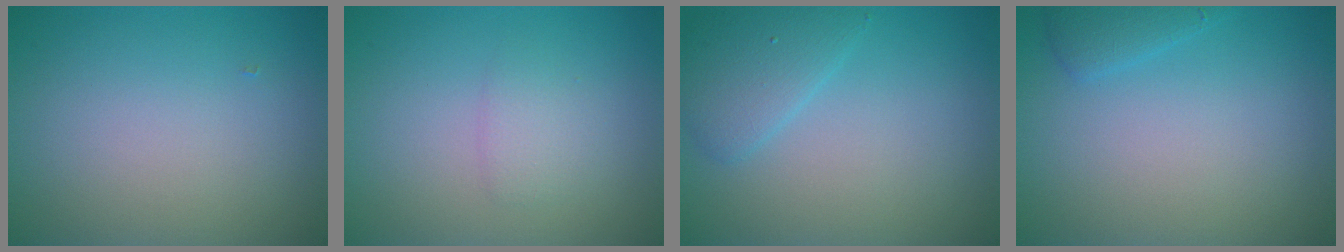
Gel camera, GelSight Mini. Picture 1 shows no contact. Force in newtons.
{"total": 1.4, "press": 1.4, "slide": 0.0}
{"total": 2.7, "press": 2.7, "slide": 0.2}
{"total": 1.4, "press": 1.4, "slide": 0.1}